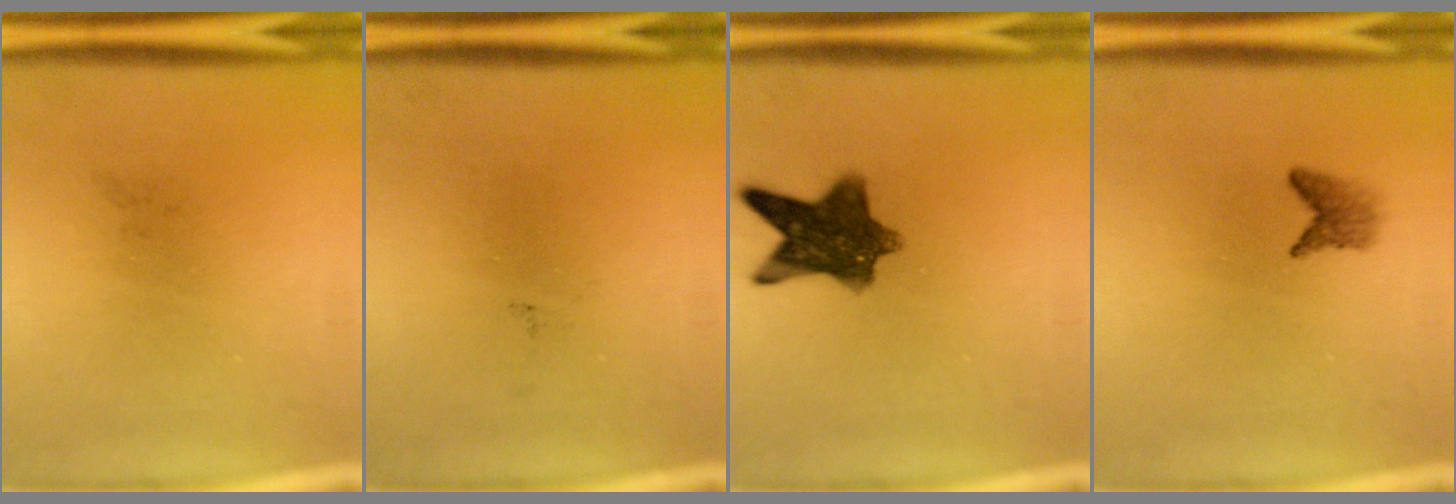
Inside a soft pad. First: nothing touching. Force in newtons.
{"total": 0.0}
{"total": 9.7}
{"total": 1.9}